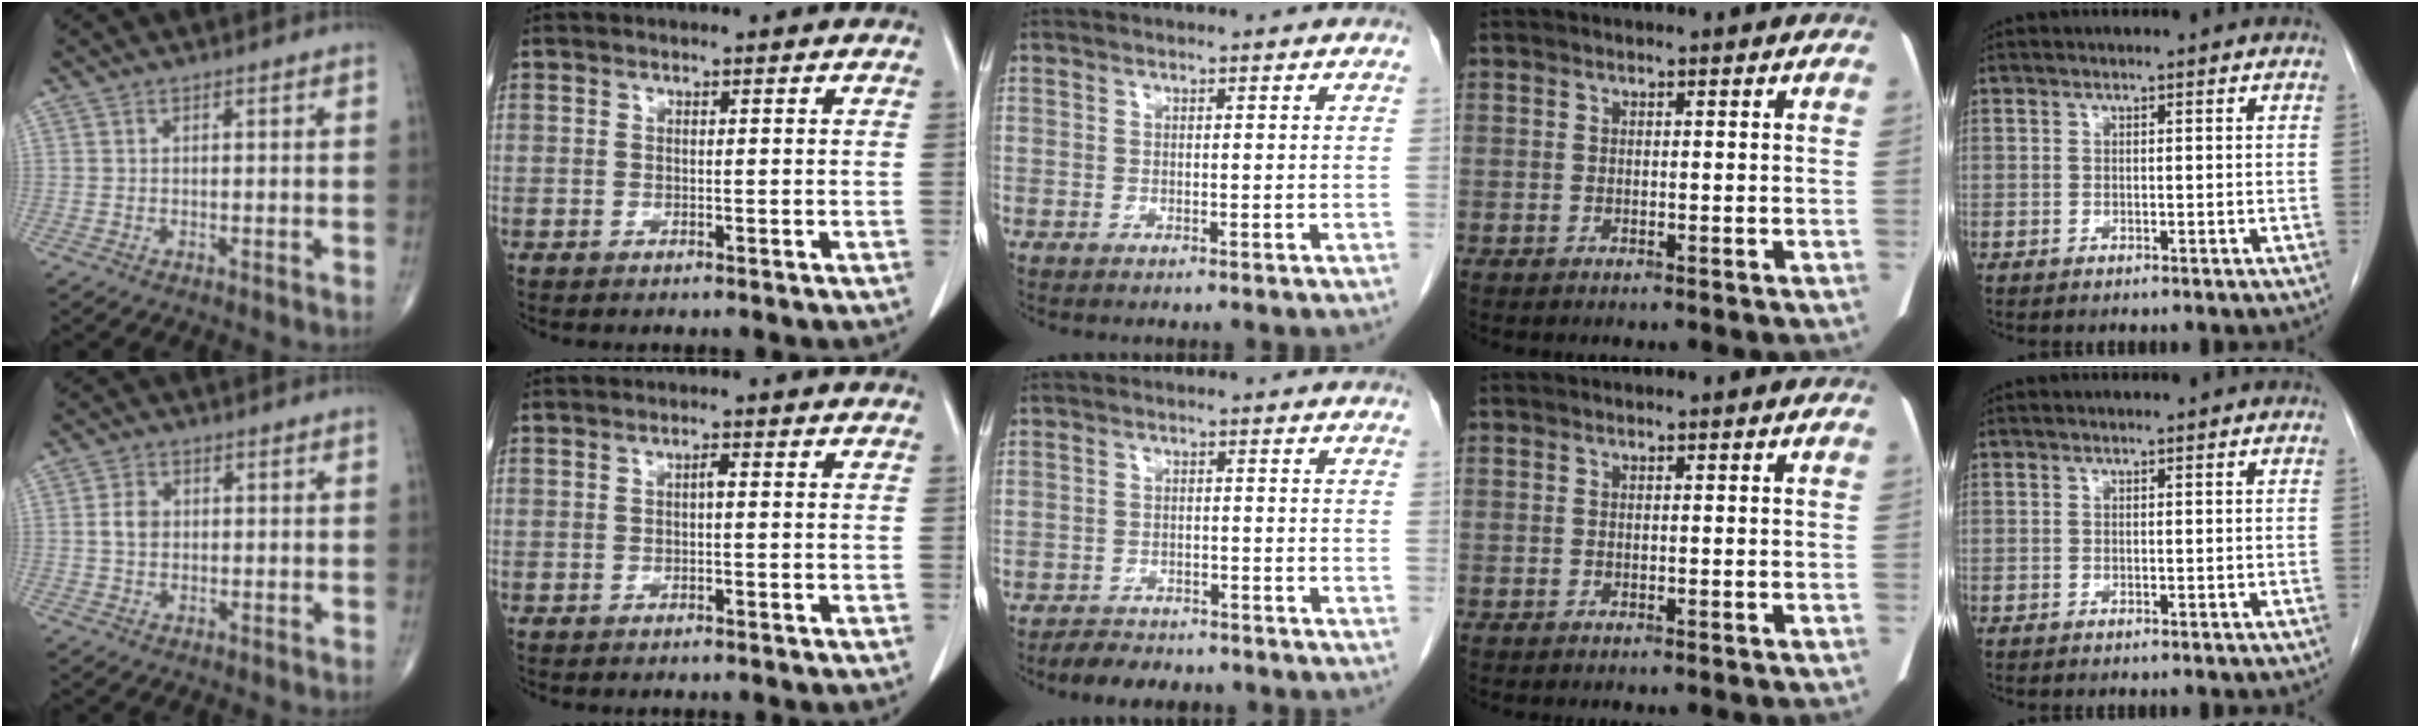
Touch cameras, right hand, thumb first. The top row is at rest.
{"thumb": {"total": 3.1, "force": [0.2, 2.4, 2.0], "torque": [-0.034, 0.005, 0.001]}, "index": {"total": 0.9, "force": [0.0, 0.2, 0.9], "torque": [-0.014, 0.002, 0.000]}, "middle": {"total": 5.3, "force": [-4.7, 1.9, 1.5], "torque": [-0.031, -0.006, -0.066]}}